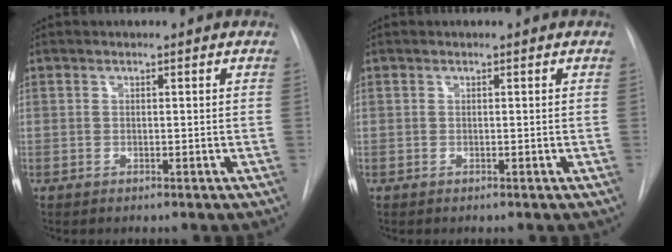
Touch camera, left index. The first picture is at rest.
{"total": 0.0}